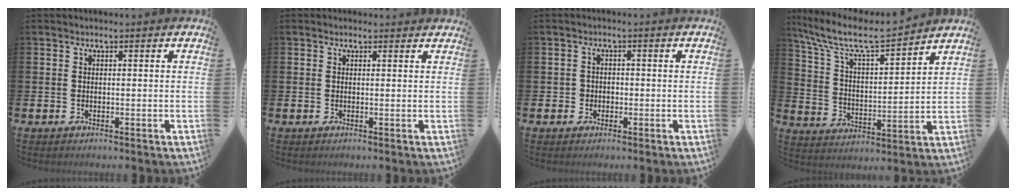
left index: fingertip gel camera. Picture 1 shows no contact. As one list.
[{"total": 0.0}, {"total": 1.6, "force": [-0.5, 1.6, 0.2], "torque": [0.003, 0.001, -0.015]}, {"total": 9.3, "force": [8.1, 1.9, 4.2], "torque": [-0.123, -0.049, 0.137]}]